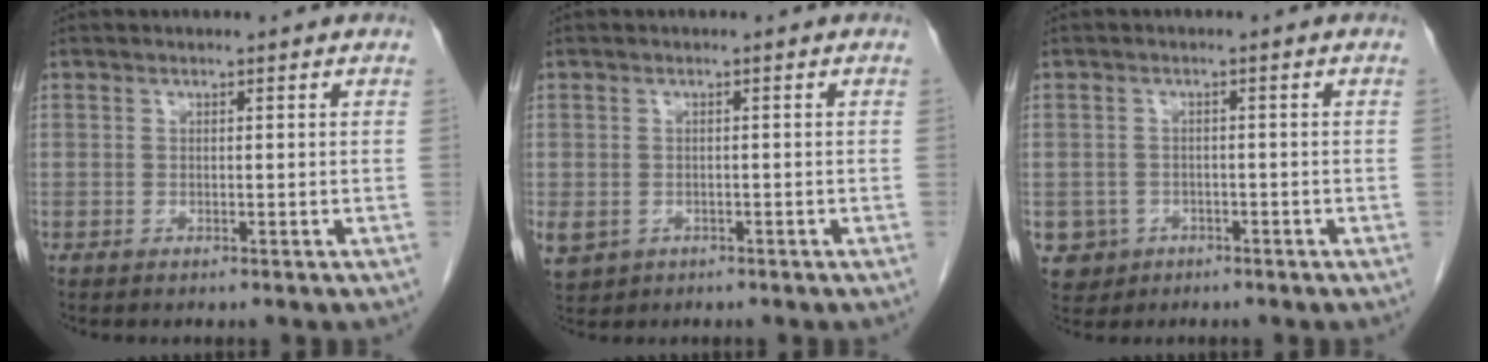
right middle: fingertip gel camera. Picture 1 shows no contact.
{"total": 6.0, "force": [-2.6, 5.0, 2.1], "torque": [-0.061, -0.005, -0.034]}
{"total": 4.0, "force": [-1.8, 3.5, 0.2], "torque": [-0.004, 0.009, -0.026]}